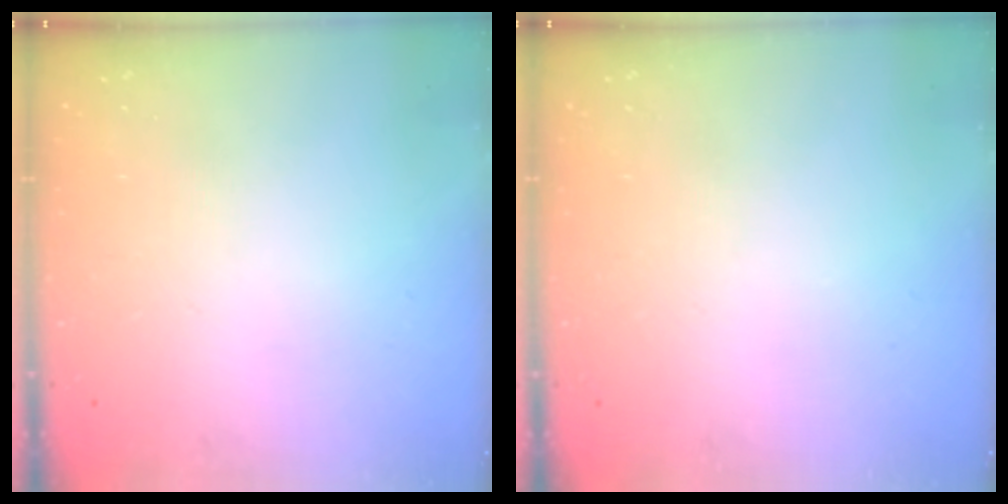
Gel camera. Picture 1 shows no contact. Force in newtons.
{"total": 0.0}